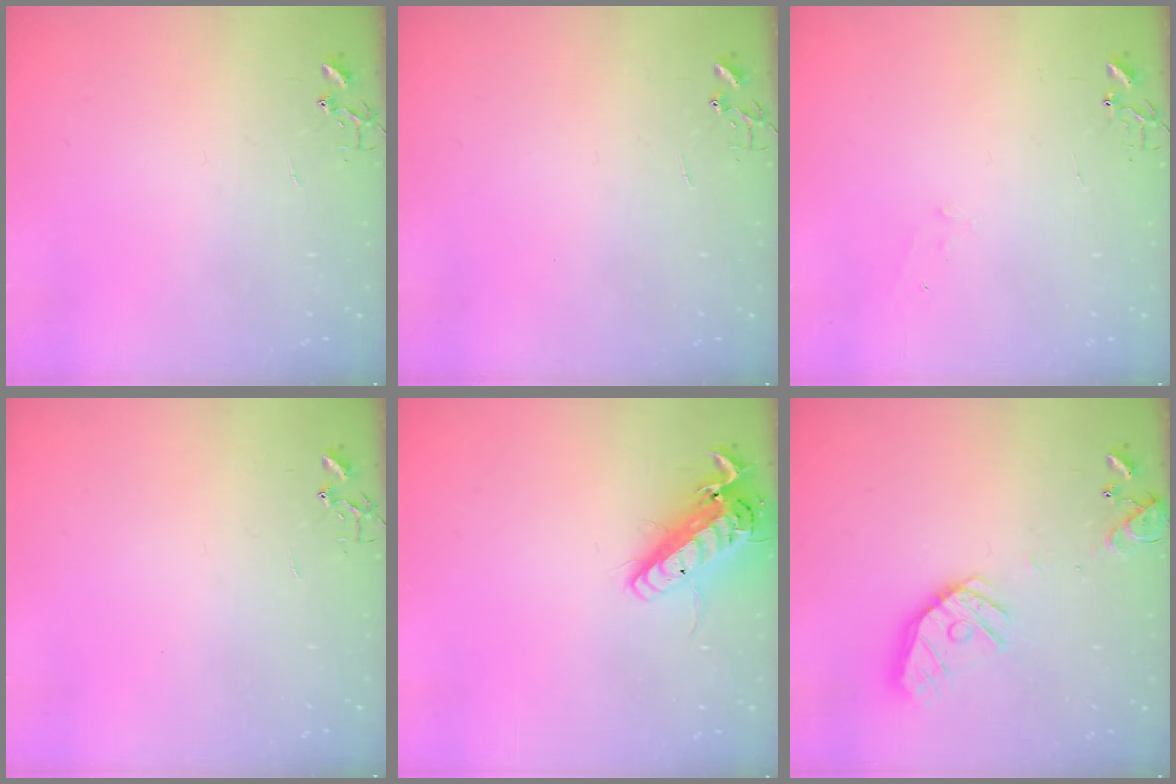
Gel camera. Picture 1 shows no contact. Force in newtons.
{"total": 0.0}
{"total": 5.6, "press": 5.6, "slide": 0.7}
{"total": 0.0}
{"total": 15.0, "press": 14.7, "slide": 3.0}
{"total": 15.8, "press": 15.5, "slide": 2.5}